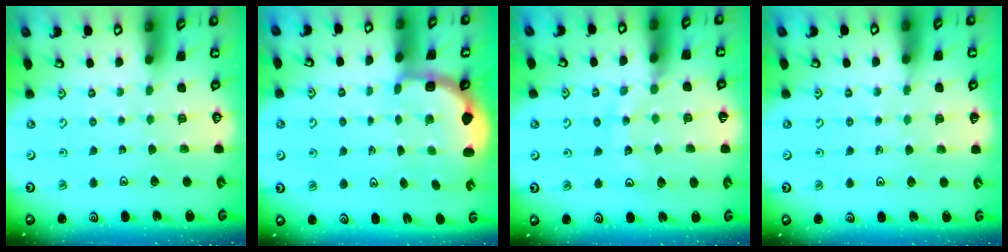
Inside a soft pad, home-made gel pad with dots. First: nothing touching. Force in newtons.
{"total": 2.8, "press": 2.3, "slide": 1.7}
{"total": 11.7, "press": 11.6, "slide": 1.4}
{"total": 4.0, "press": 3.9, "slide": 0.9}